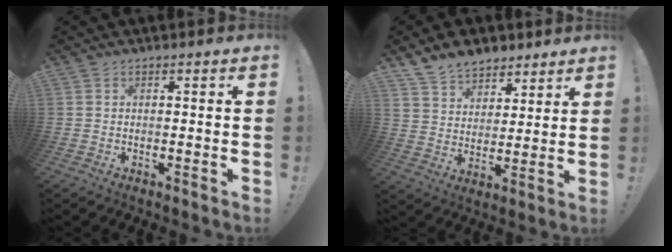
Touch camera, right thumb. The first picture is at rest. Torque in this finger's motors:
{"motor_torque": [0.26, 0.32, 0.13, 0.13, 0.00]}